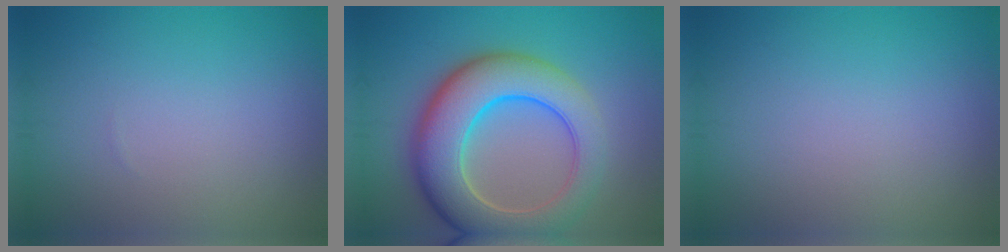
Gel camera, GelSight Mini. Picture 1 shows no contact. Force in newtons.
{"total": 10.3, "press": 10.3, "slide": 0.8}
{"total": 0.0}